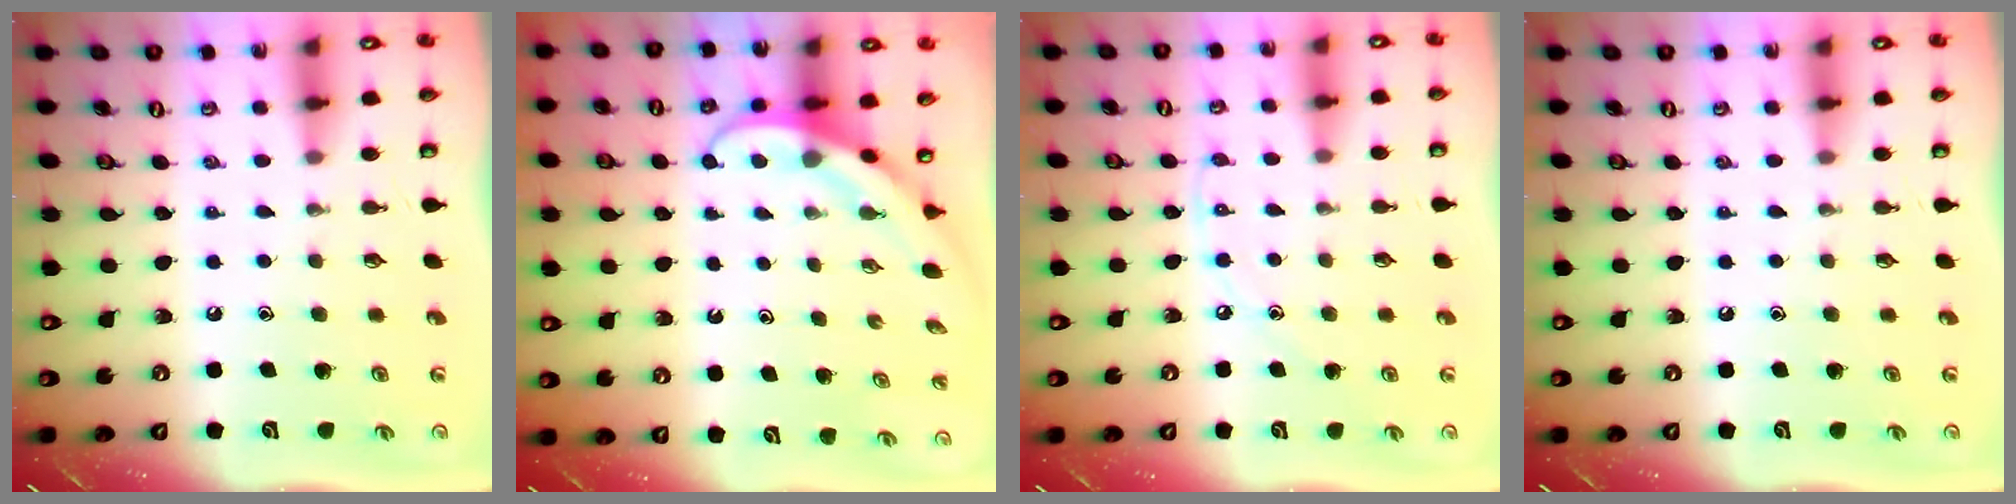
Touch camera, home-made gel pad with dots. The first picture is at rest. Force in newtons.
{"total": 3.9, "press": 3.8, "slide": 0.3}
{"total": 6.2, "press": 6.2, "slide": 0.6}
{"total": 0.0}